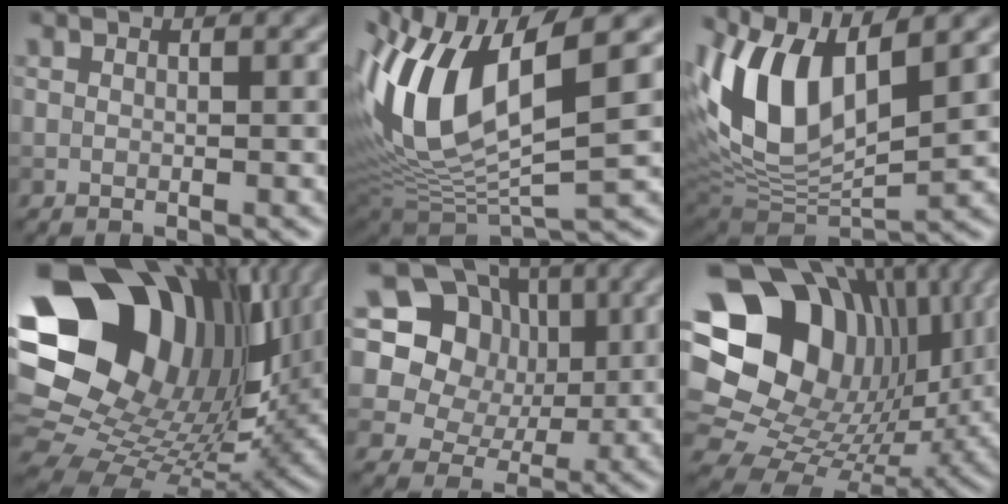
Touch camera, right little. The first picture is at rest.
{"total": 13.0, "force": [3.2, 5.0, 11.5], "torque": [-0.240, -0.002, 0.061]}
{"total": 11.3, "force": [3.8, 5.1, 9.4], "torque": [-0.201, 0.004, 0.069]}
{"total": 20.2, "force": [6.7, 15.0, 11.8], "torque": [-0.253, 0.002, 0.127]}
{"total": 14.2, "force": [4.6, 11.9, 6.2], "torque": [-0.145, 0.036, 0.075]}
{"total": 18.1, "force": [5.0, 14.5, 9.7], "torque": [-0.208, 0.026, 0.115]}